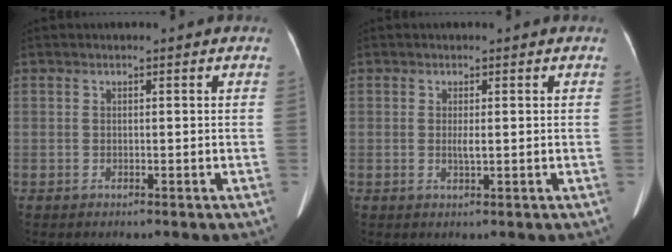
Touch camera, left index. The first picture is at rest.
{"total": 1.3, "force": [0.0, 0.2, 1.3], "torque": [-0.027, -0.002, 0.001]}